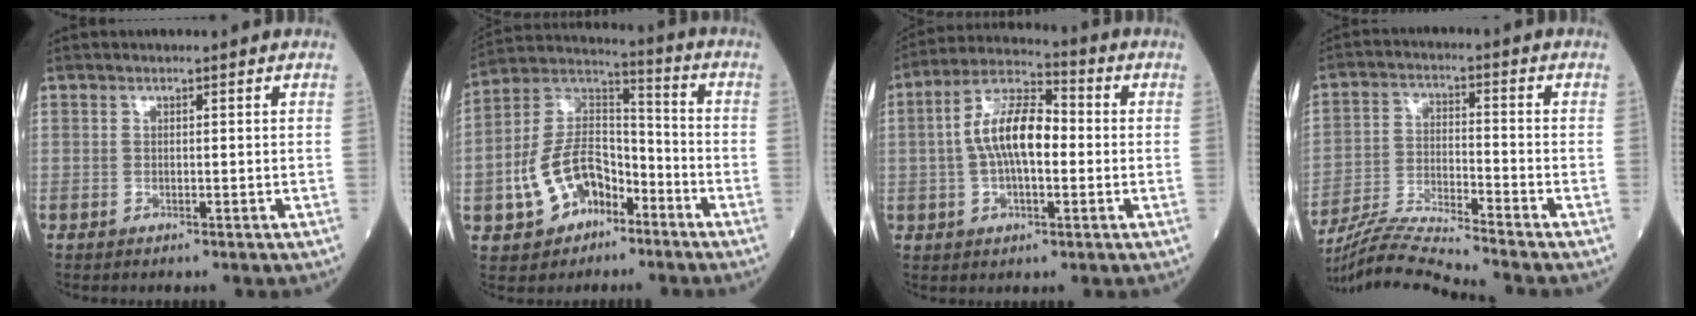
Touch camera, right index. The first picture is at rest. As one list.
[{"total": 13.2, "force": [-5.7, 8.2, 8.6], "torque": [-0.185, 0.028, -0.098]}, {"total": 10.6, "force": [0.0, 4.1, 9.8], "torque": [-0.195, 0.024, -0.008]}, {"total": 10.9, "force": [-10.2, -2.4, 2.9], "torque": [-0.056, -0.009, -0.188]}]